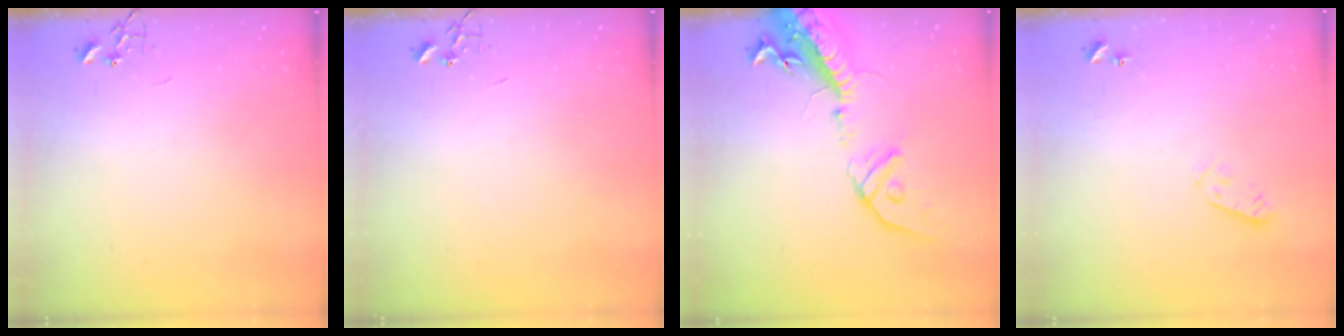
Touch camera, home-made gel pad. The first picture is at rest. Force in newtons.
{"total": 0.0}
{"total": 20.4, "press": 19.9, "slide": 4.3}
{"total": 3.7, "press": 3.6, "slide": 0.9}